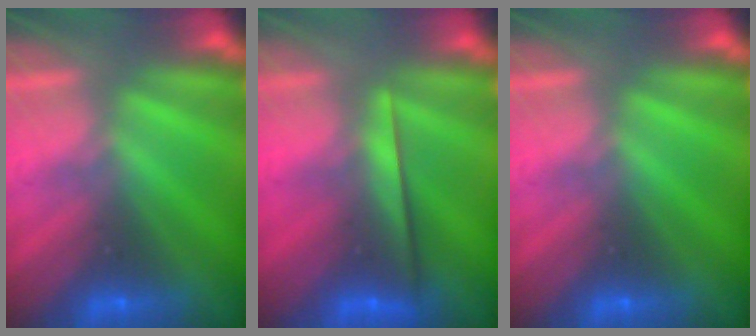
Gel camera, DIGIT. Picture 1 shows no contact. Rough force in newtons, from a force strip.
{"total": 2.2}
{"total": 0.0}